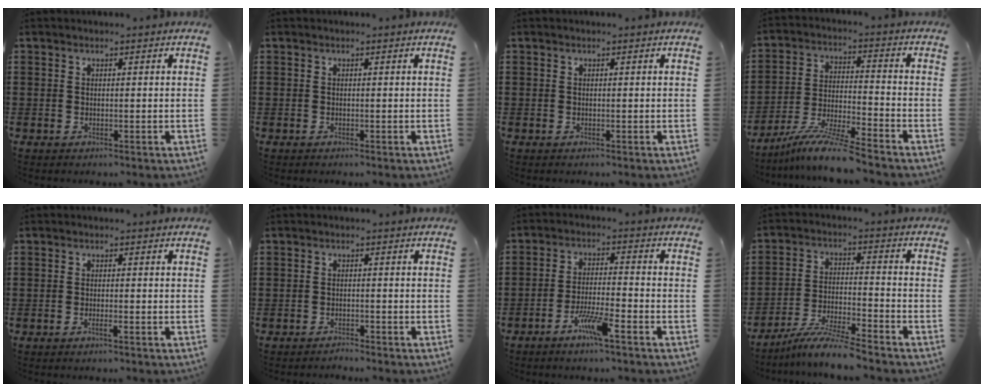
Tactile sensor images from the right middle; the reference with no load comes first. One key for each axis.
{"total": 0.0}
{"total": 0.0}
{"total": 9.1, "fx": -7.9, "fy": -0.2, "fz": 4.5, "tx": -0.089, "ty": -0.003, "tz": -0.156}
{"total": 0.9, "fx": -0.6, "fy": 0.0, "fz": 0.7, "tx": -0.013, "ty": -0.002, "tz": -0.011}
{"total": 1.5, "fx": -1.5, "fy": 0.0, "fz": 0.0, "tx": -0.004, "ty": 0.003, "tz": -0.032}
{"total": 5.7, "fx": -3.6, "fy": 0.5, "fz": 4.4, "tx": -0.090, "ty": -0.005, "tz": -0.068}
{"total": 7.4, "fx": -6.8, "fy": -0.3, "fz": 2.9, "tx": -0.059, "ty": -0.008, "tz": -0.131}